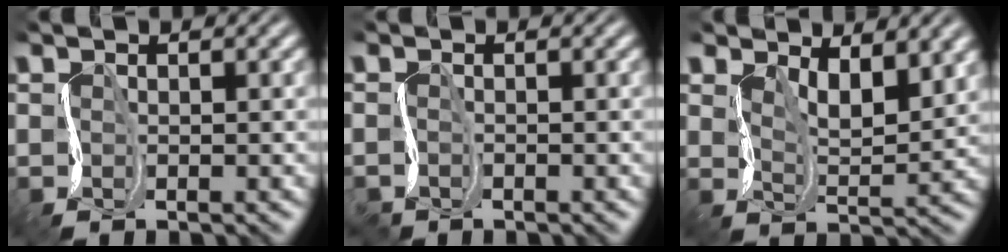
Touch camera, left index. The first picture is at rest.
{"total": 1.3, "force": [-1.1, 0.7, -0.2], "torque": [0.001, -0.012, -0.026]}
{"total": 4.4, "force": [2.1, 1.8, 3.4], "torque": [-0.065, -0.014, 0.036]}